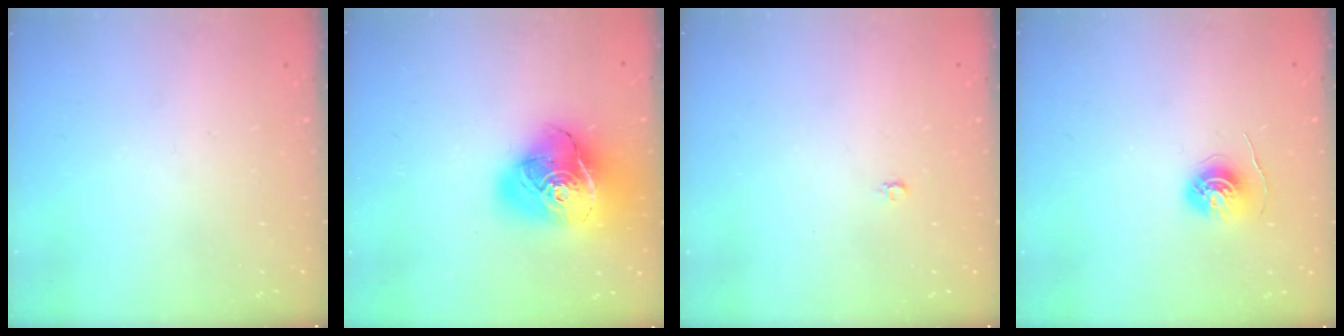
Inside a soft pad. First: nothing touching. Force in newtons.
{"total": 22.2, "press": 22.0, "slide": 2.8}
{"total": 2.2, "press": 2.2, "slide": 0.2}
{"total": 5.7, "press": 5.7, "slide": 0.5}